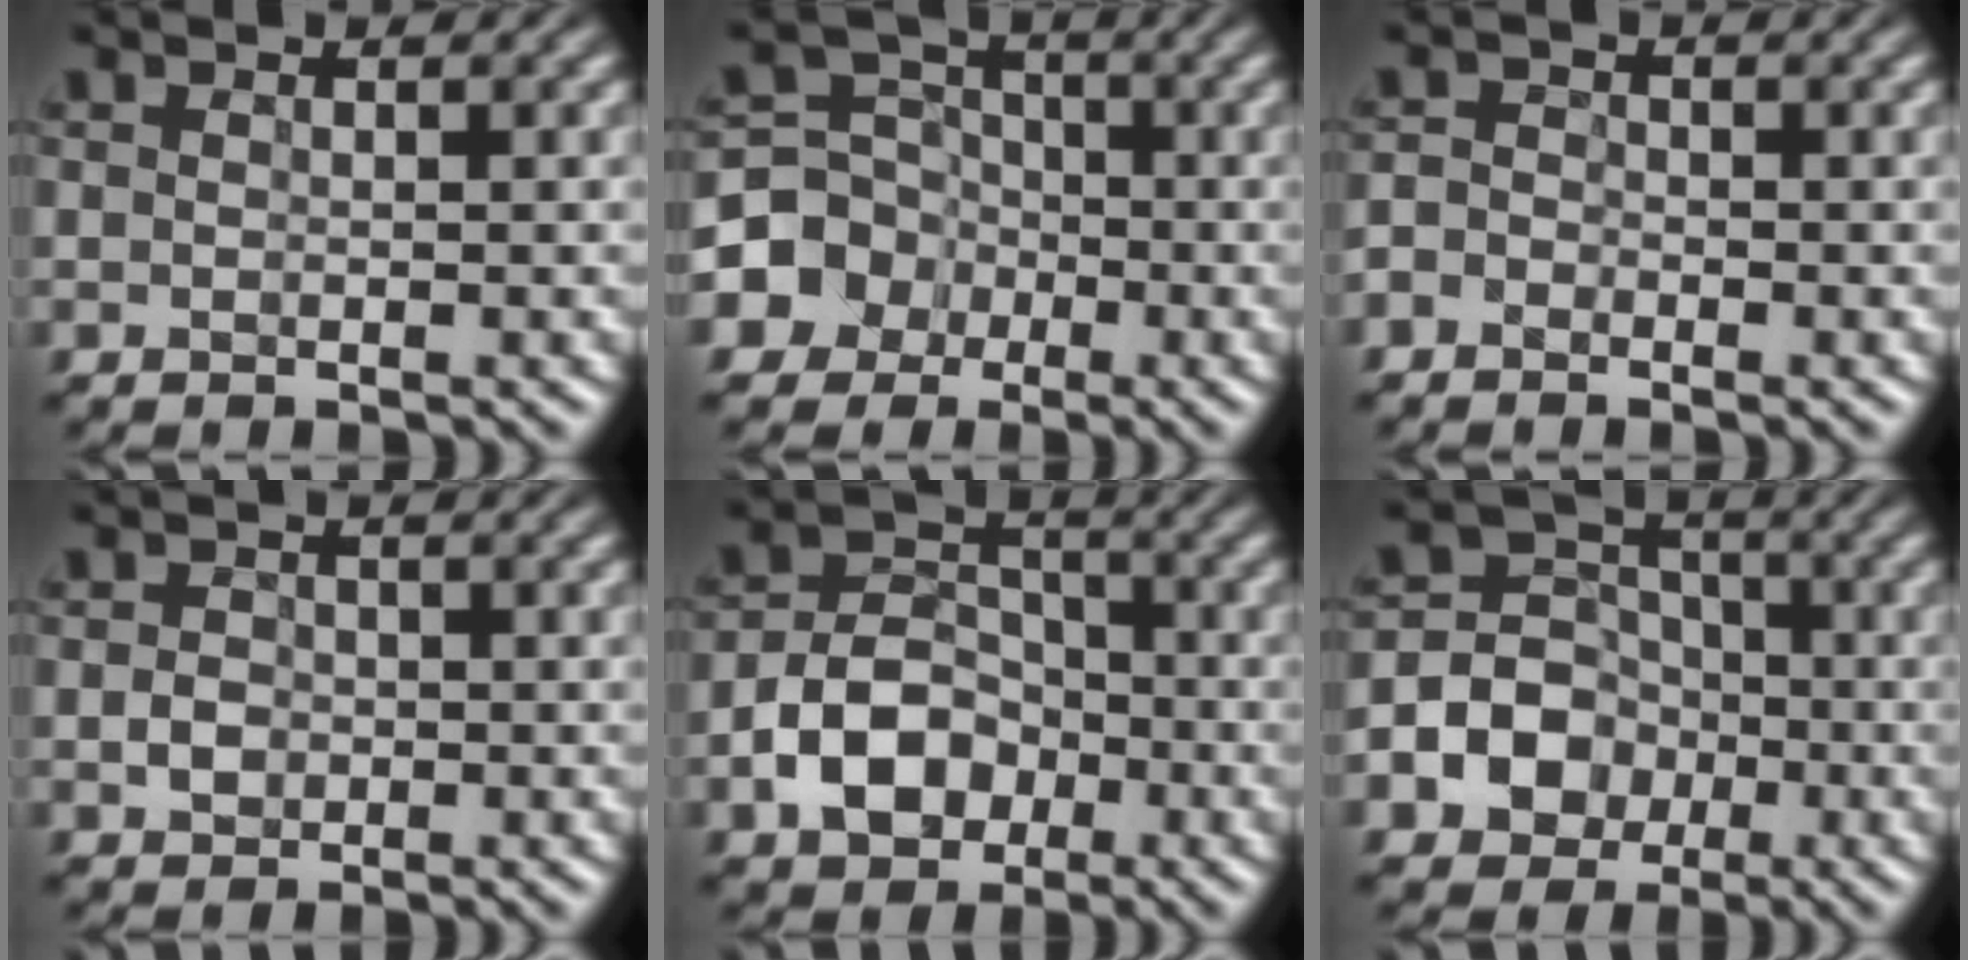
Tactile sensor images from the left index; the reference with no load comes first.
{"total": 4.5, "force": [-1.8, 4.0, 1.0], "torque": [-0.006, 0.009, -0.056]}
{"total": 1.9, "force": [-1.4, 1.2, 0.5], "torque": [0.002, 0.012, -0.031]}
{"total": 1.3, "force": [-0.4, 1.1, 0.6], "torque": [-0.010, 0.003, -0.008]}
{"total": 5.4, "force": [-2.4, 3.7, 3.1], "torque": [-0.055, 0.003, -0.044]}
{"total": 8.3, "force": [-3.0, 7.1, 3.1], "torque": [-0.059, 0.003, -0.075]}